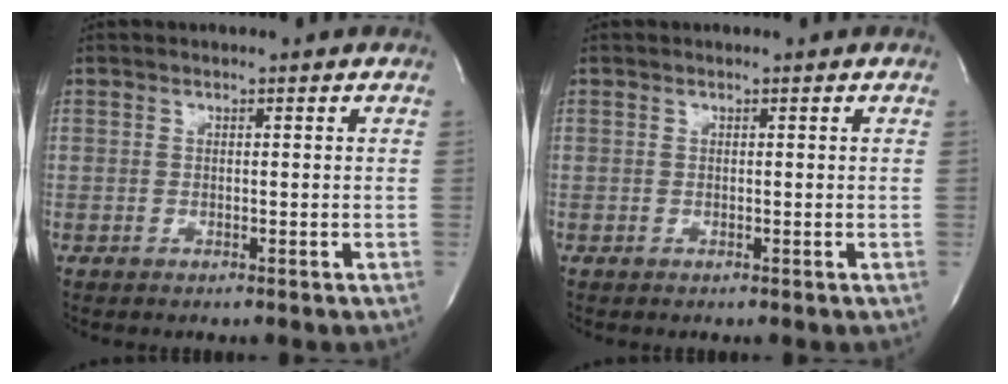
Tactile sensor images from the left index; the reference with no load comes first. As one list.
[{"total": 0.0}]